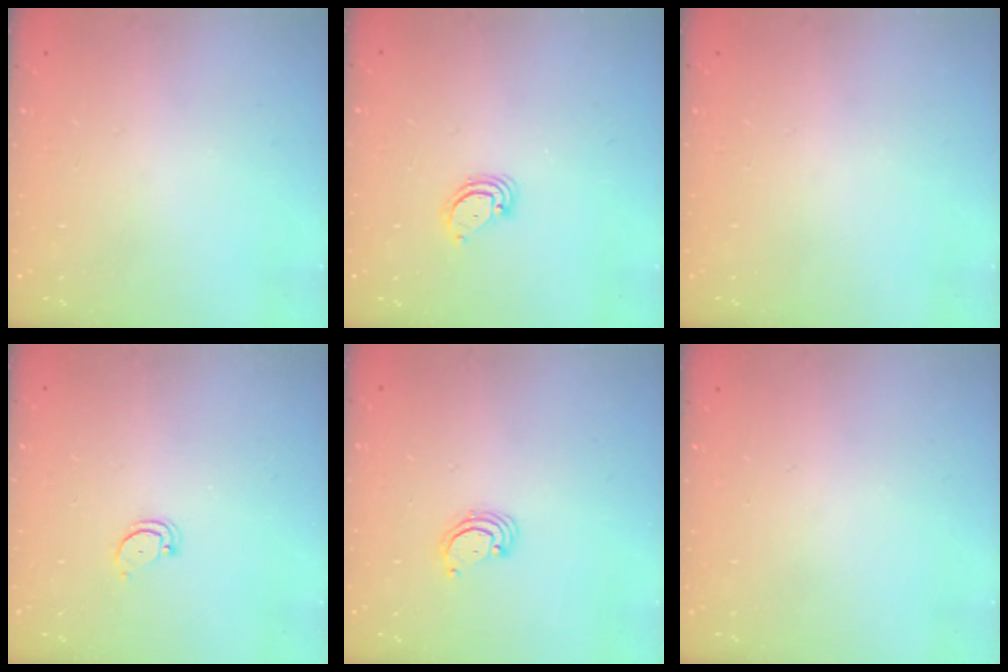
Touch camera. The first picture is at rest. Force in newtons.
{"total": 3.6, "press": 3.6, "slide": 0.2}
{"total": 0.0}
{"total": 3.2, "press": 3.2, "slide": 0.3}
{"total": 2.5, "press": 2.5, "slide": 0.2}
{"total": 0.0}